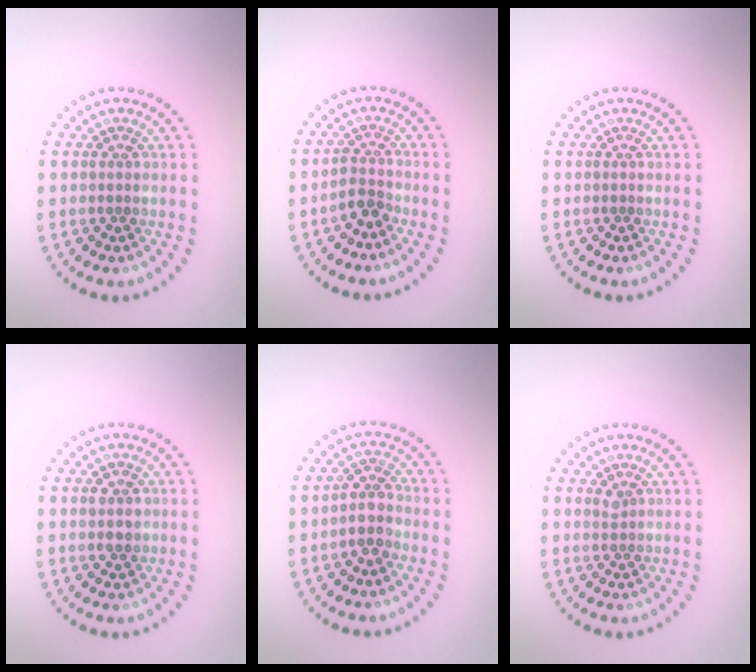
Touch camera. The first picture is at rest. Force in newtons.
{"total": 2.0, "press": 1.5, "slide": 1.3}
{"total": 0.0}
{"total": 1.6, "press": 1.5, "slide": 0.5}
{"total": 2.4, "press": 2.0, "slide": 1.2}
{"total": 0.7, "press": 0.4, "slide": 0.6}